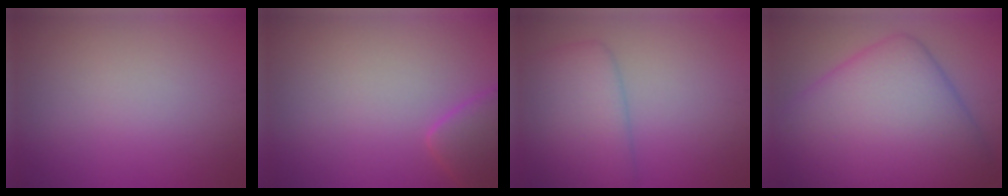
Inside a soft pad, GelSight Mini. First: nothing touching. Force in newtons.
{"total": 2.4, "press": 2.4, "slide": 0.3}
{"total": 5.7, "press": 5.7, "slide": 0.2}
{"total": 14.0, "press": 14.0, "slide": 0.3}